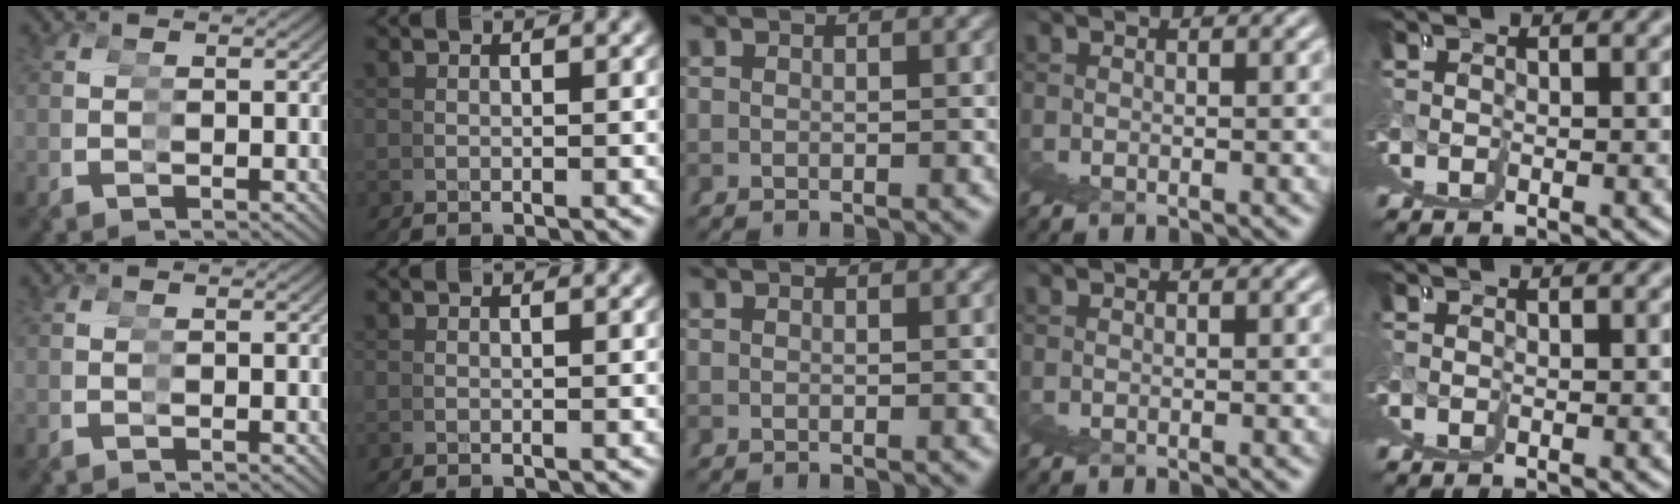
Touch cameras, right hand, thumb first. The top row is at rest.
{}